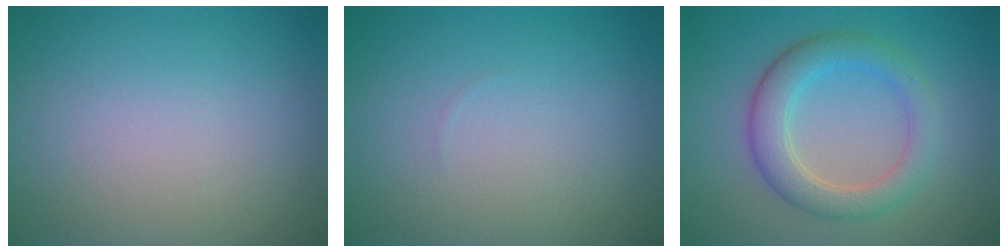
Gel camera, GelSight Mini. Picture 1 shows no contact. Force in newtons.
{"total": 0.0}
{"total": 4.4, "press": 4.4, "slide": 0.1}